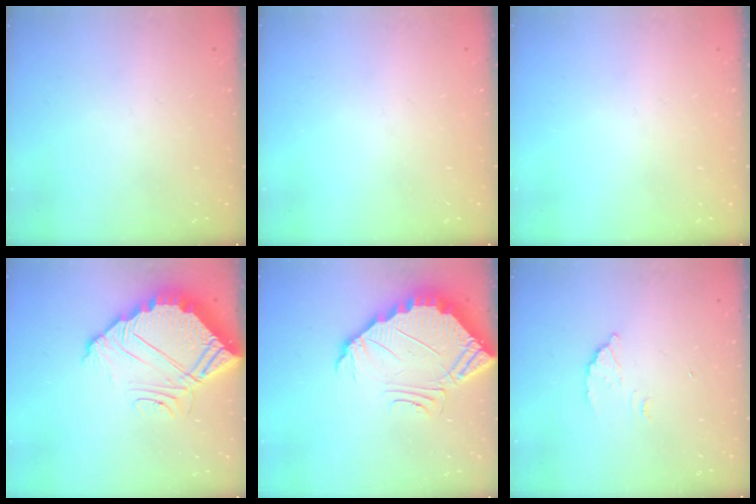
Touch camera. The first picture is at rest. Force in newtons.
{"total": 0.0}
{"total": 0.0}
{"total": 10.0, "press": 10.0, "slide": 0.6}
{"total": 5.7, "press": 5.7, "slide": 0.3}
{"total": 2.7, "press": 2.7, "slide": 0.1}